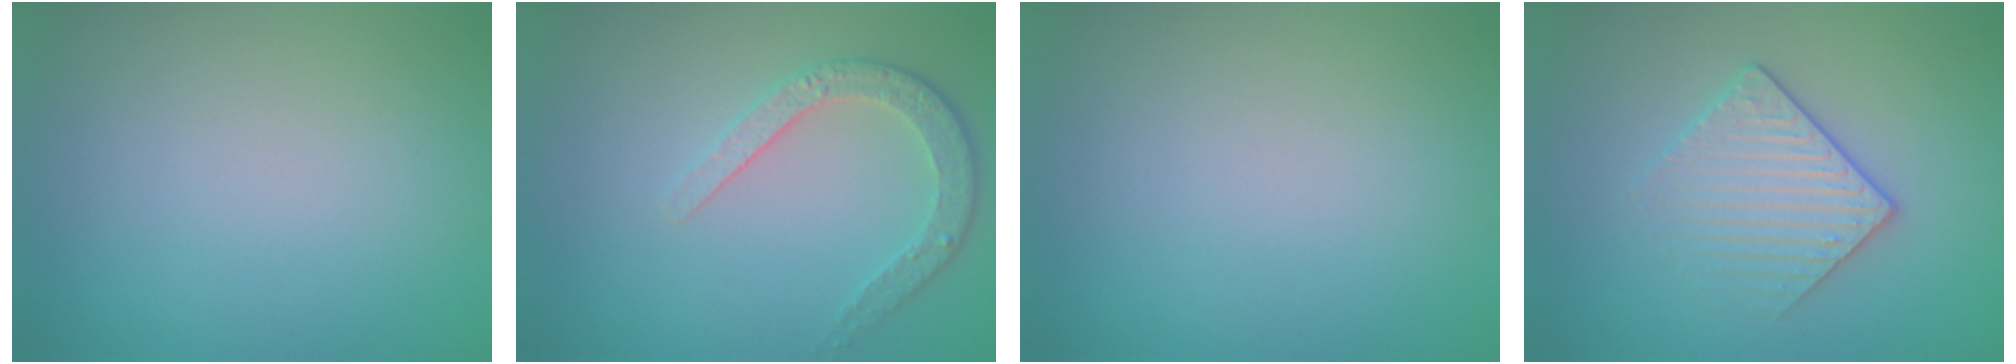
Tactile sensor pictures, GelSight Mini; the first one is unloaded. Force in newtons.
{"total": 2.9, "press": 2.5, "slide": 1.6}
{"total": 0.0}
{"total": 3.1, "press": 2.9, "slide": 1.1}